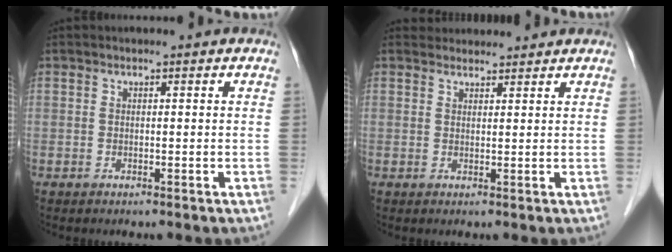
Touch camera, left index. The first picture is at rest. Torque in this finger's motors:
{"motor_torque": [0.43, -0.28, 0.00, -0.03]}